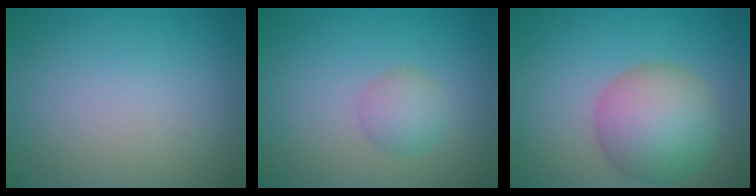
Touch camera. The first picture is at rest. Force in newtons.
{"total": 2.2, "press": 2.2, "slide": 0.1}
{"total": 7.0, "press": 7.0, "slide": 0.3}